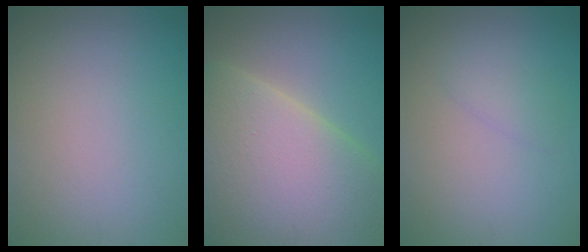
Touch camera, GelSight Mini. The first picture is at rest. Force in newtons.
{"total": 14.3, "press": 14.2, "slide": 0.8}
{"total": 1.3, "press": 1.3, "slide": 0.1}